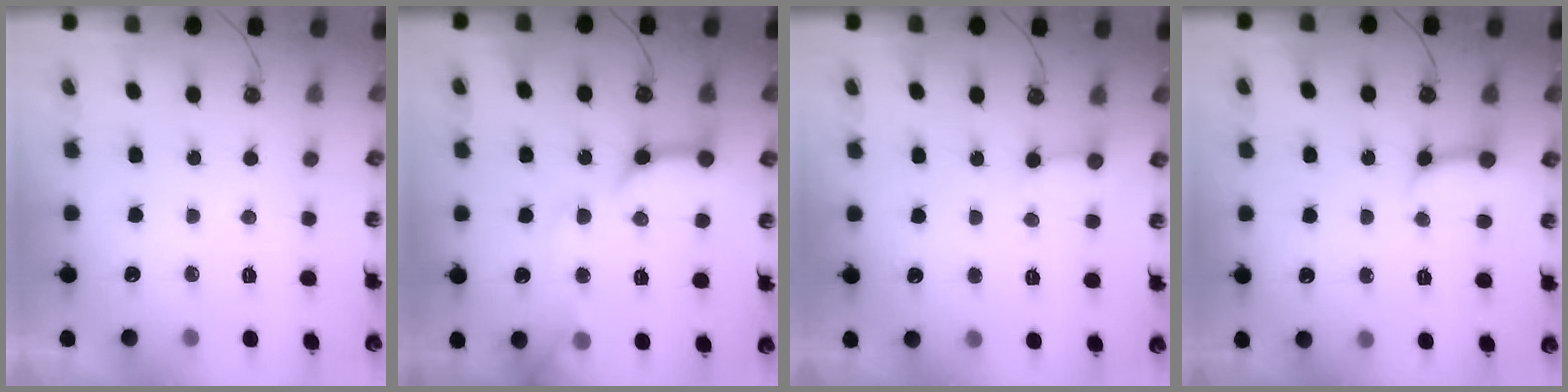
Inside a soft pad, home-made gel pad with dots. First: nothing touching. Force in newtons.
{"total": 13.0, "press": 12.9, "slide": 1.7}
{"total": 2.5, "press": 2.4, "slide": 0.4}
{"total": 6.3, "press": 6.3, "slide": 0.4}